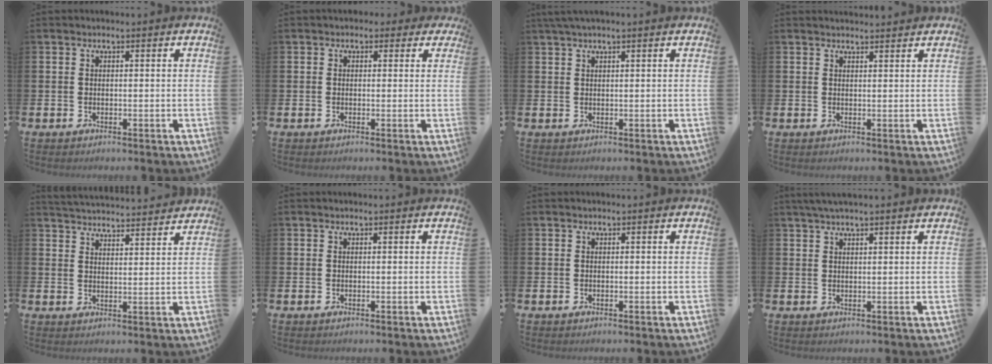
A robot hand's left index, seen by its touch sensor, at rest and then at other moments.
{"total": 1.2, "force": [0.3, 1.2, 0.2], "torque": [-0.002, 0.010, 0.002]}
{"total": 1.6, "force": [1.3, -0.1, 1.0], "torque": [-0.024, 0.004, 0.024]}
{"total": 1.6, "force": [1.5, 0.2, 0.0], "torque": [0.009, -0.008, 0.026]}
{"total": 4.5, "force": [4.5, 0.2, -0.1], "torque": [-0.007, -0.032, 0.079]}
{"total": 0.0}
{"total": 0.0}
{"total": 2.6, "force": [2.2, 0.3, 1.4], "torque": [-0.026, -0.001, 0.039]}